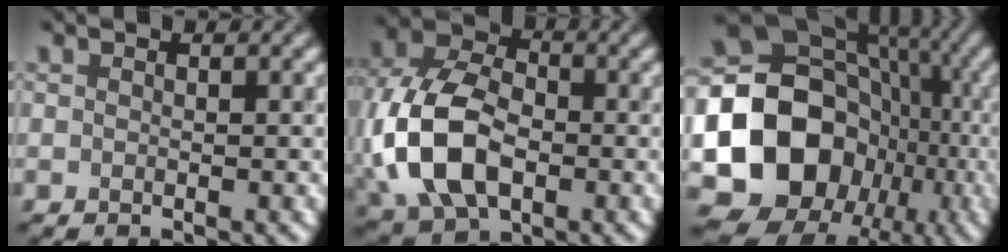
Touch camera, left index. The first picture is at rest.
{"total": 11.1, "force": [-2.2, 7.4, 7.9], "torque": [-0.194, -0.005, -0.057]}
{"total": 17.7, "force": [-3.8, 14.9, 8.7], "torque": [-0.172, -0.008, -0.089]}